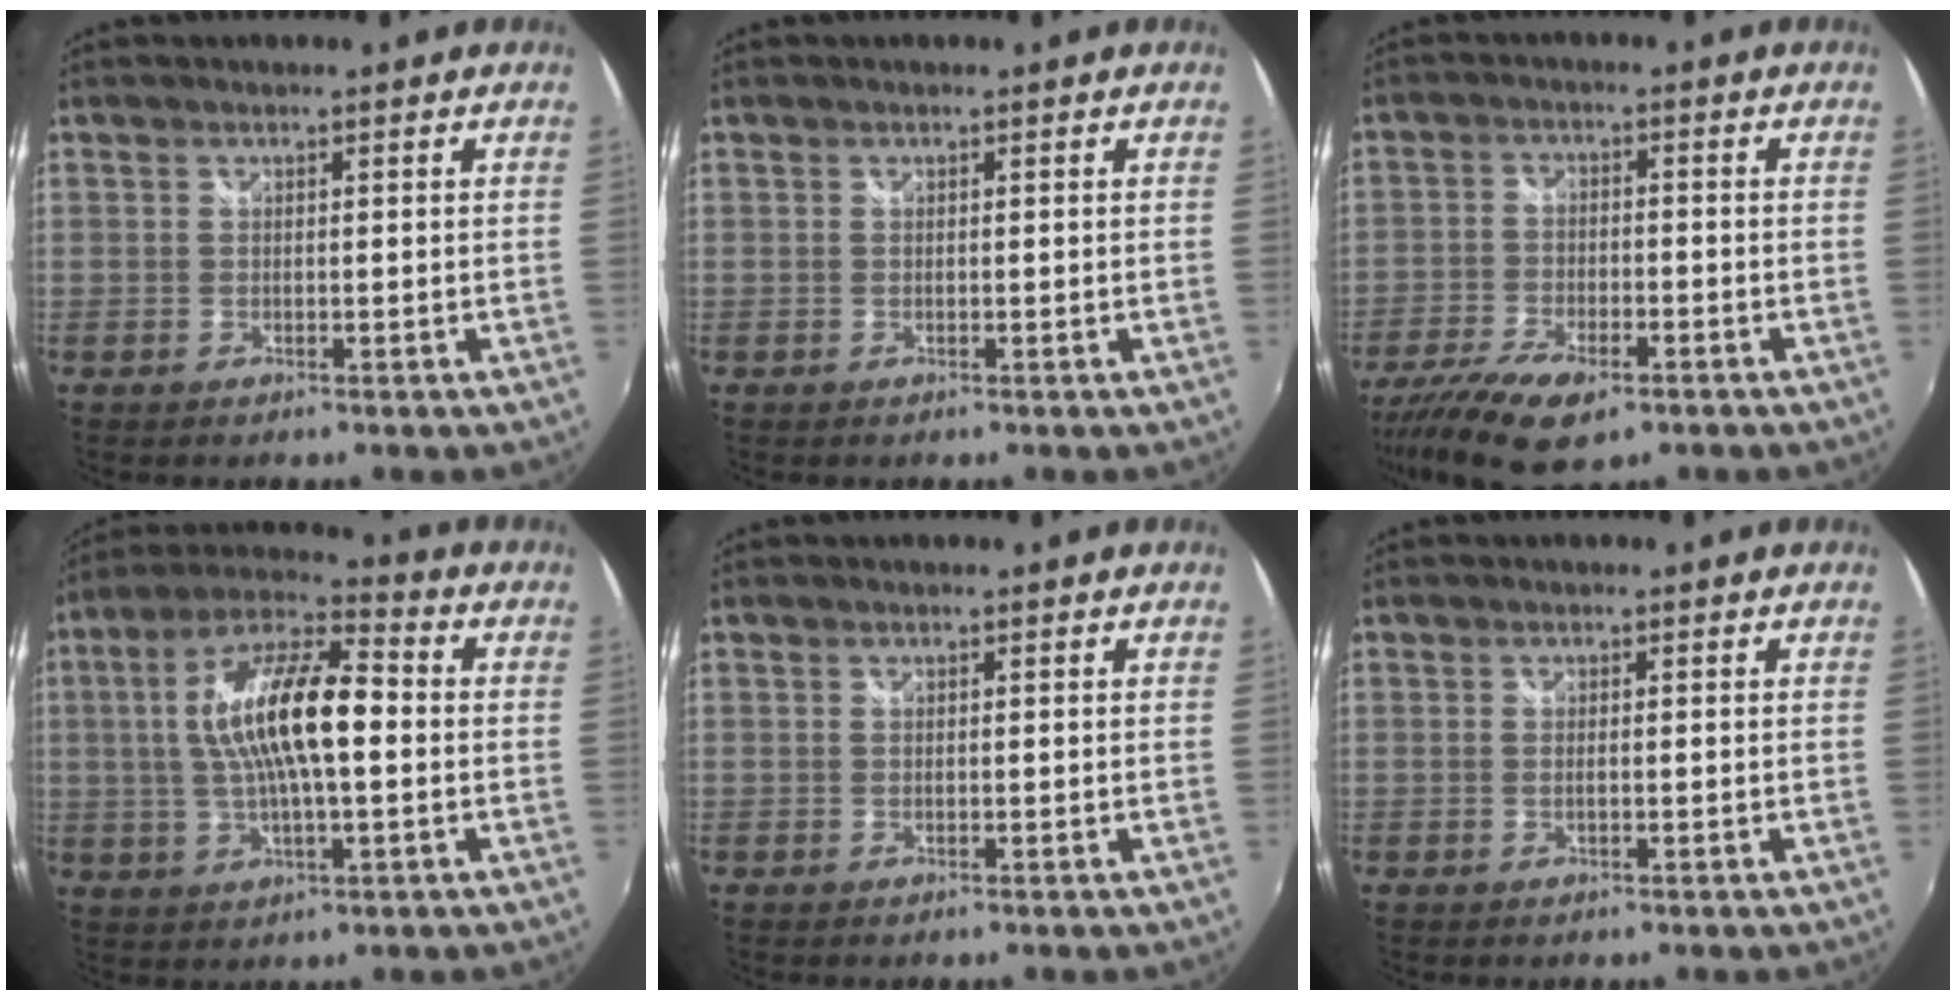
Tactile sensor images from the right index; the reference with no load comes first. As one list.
[{"total": 0.0}, {"total": 12.7, "force": [-8.3, 5.0, 8.2], "torque": [-0.189, -0.039, -0.149]}, {"total": 15.6, "force": [0.5, 5.0, 14.8], "torque": [-0.281, 0.017, 0.001]}, {"total": 0.0}, {"total": 0.7, "force": [-0.2, 0.2, 0.7], "torque": [-0.015, -0.001, -0.004]}]